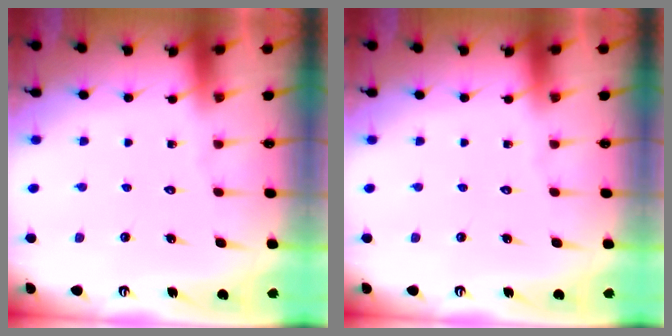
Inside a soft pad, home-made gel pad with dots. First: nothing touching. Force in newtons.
{"total": 0.0}